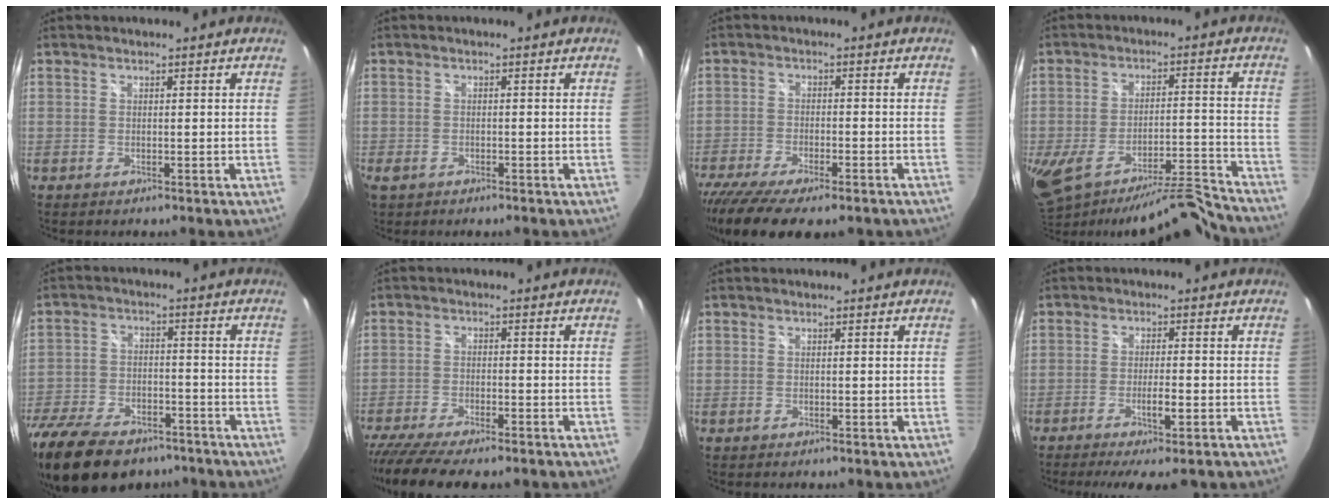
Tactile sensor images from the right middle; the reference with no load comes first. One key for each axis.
{"total": 2.6, "fx": -1.6, "fy": 1.6, "fz": 1.3, "tx": -0.030, "ty": -0.007, "tz": -0.028}
{"total": 14.4, "fx": -11.0, "fy": 3.8, "fz": 8.6, "tx": -0.184, "ty": -0.059, "tz": -0.176}
{"total": 15.5, "fx": -13.5, "fy": 2.2, "fz": 7.4, "tx": -0.143, "ty": -0.024, "tz": -0.210}
{"total": 22.6, "fx": -16.4, "fy": 11.2, "fz": 10.8, "tx": -0.256, "ty": -0.018, "tz": -0.260}
{"total": 13.3, "fx": -10.9, "fy": 2.7, "fz": 7.1, "tx": -0.155, "ty": -0.047, "tz": -0.176}
{"total": 0.0}
{"total": 7.1, "fx": -4.5, "fy": 1.0, "fz": 5.4, "tx": -0.112, "ty": -0.019, "tz": -0.070}